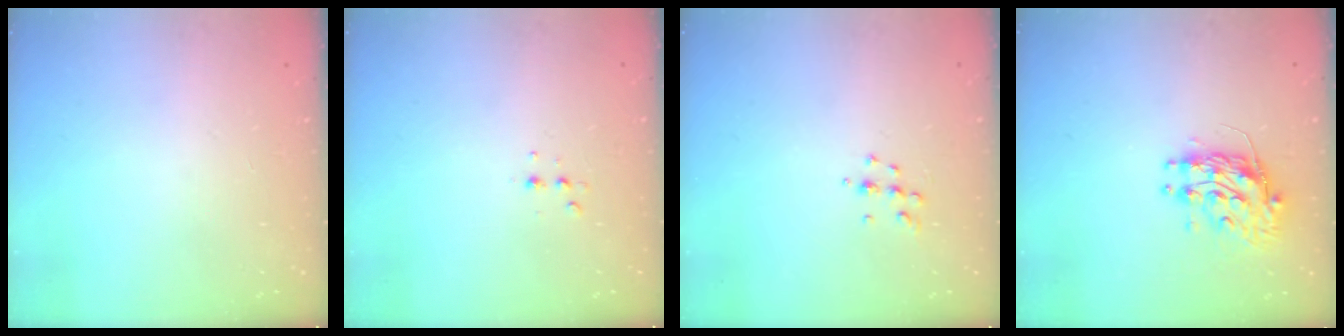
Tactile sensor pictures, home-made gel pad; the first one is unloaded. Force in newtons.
{"total": 3.6, "press": 3.5, "slide": 1.1}
{"total": 4.7, "press": 4.6, "slide": 0.8}
{"total": 10.4, "press": 10.4, "slide": 0.9}